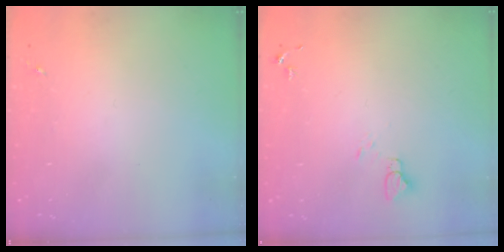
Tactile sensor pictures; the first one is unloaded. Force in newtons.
{"total": 3.9, "press": 3.9, "slide": 0.4}